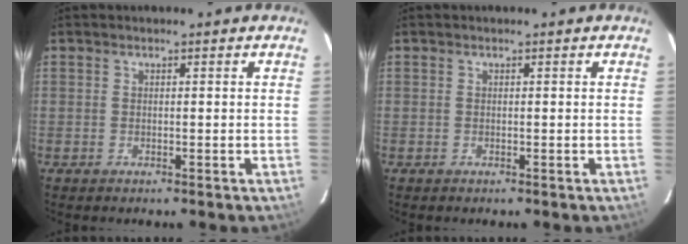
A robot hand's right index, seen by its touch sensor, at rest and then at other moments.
{"total": 0.0}